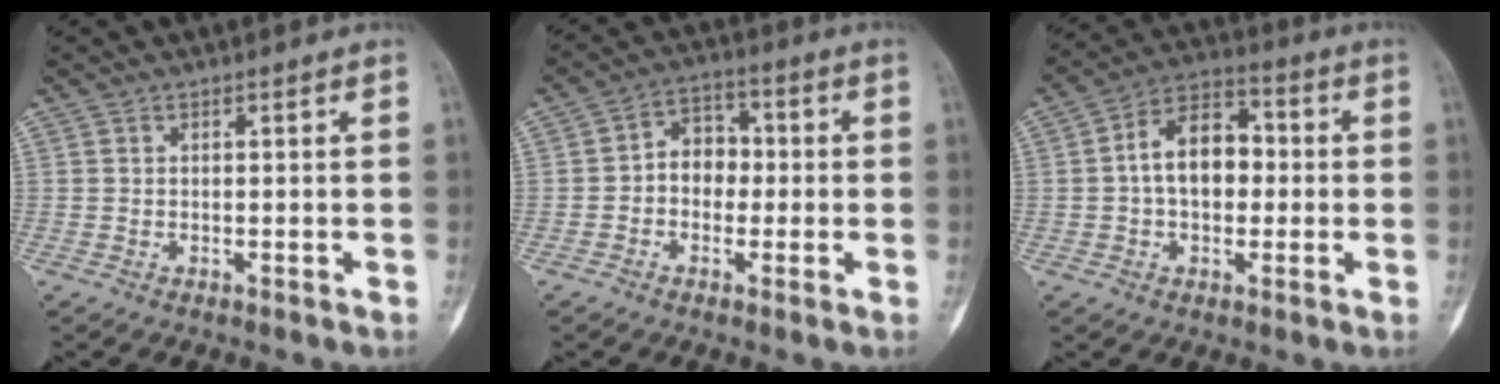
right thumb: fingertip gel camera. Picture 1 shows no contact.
{"total": 6.7, "force": [-0.6, 5.3, 4.2], "torque": [-0.030, 0.024, -0.023]}
{"total": 11.5, "force": [0.2, 7.6, 8.7], "torque": [-0.119, 0.030, -0.007]}